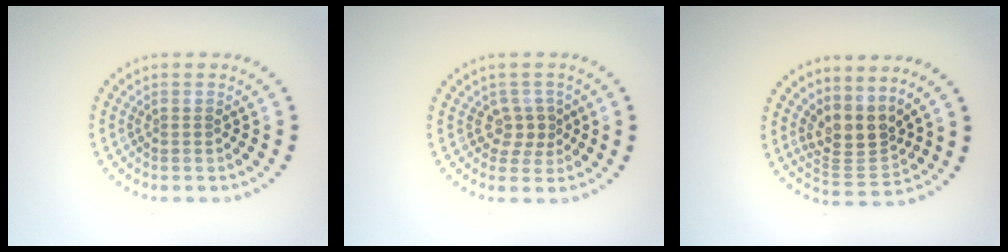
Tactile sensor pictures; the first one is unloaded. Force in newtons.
{"total": 1.8, "press": 1.4, "slide": 1.0}
{"total": 3.5, "press": 2.7, "slide": 2.3}